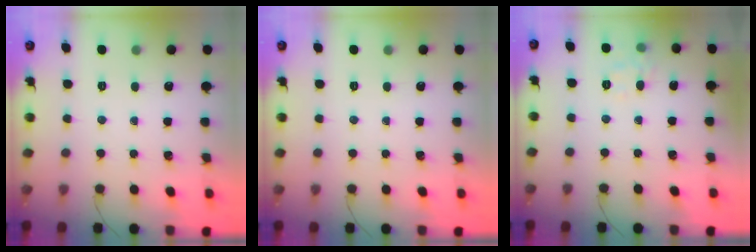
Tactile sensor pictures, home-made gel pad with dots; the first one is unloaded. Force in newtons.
{"total": 0.0}
{"total": 4.1, "press": 3.8, "slide": 1.6}